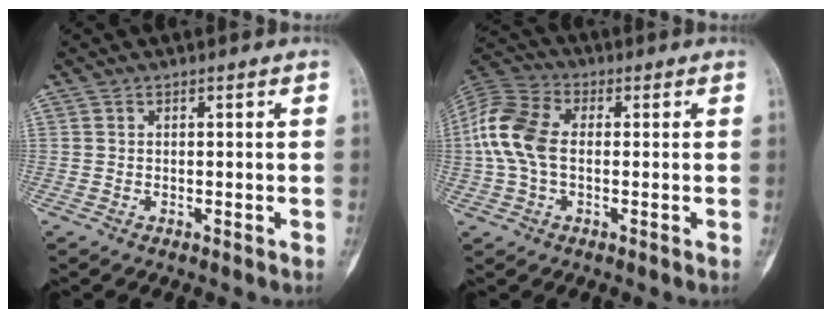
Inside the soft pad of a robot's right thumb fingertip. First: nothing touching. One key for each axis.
{"total": 11.5, "fx": 0.2, "fy": 7.3, "fz": 8.9, "tx": -0.199, "ty": 0.028, "tz": -0.004}